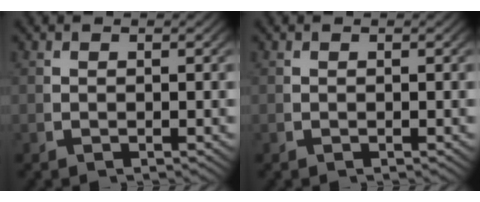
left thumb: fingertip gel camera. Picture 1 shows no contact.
{"total": 0.0}